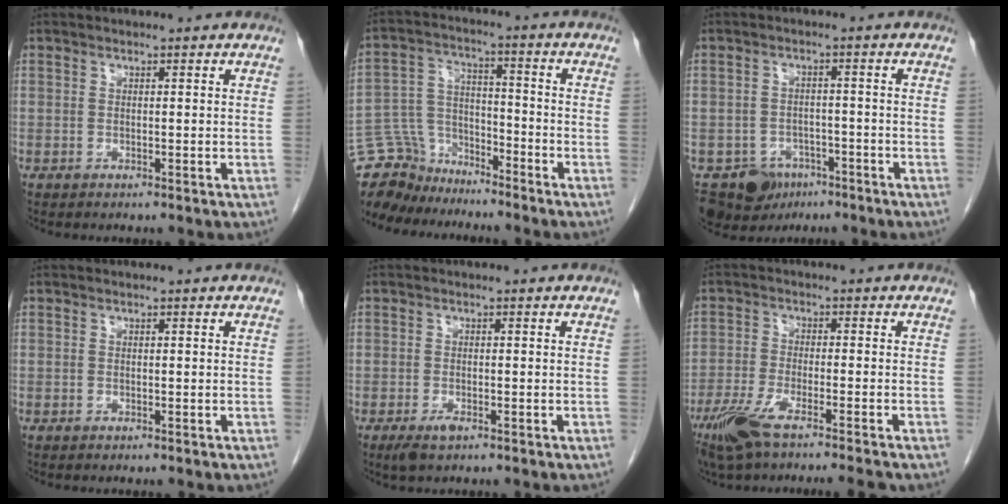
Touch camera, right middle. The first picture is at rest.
{"total": 11.0, "force": [-10.1, 4.2, 0.6], "torque": [-0.022, 0.030, -0.188]}
{"total": 7.6, "force": [-5.0, 5.4, 1.7], "torque": [-0.029, 0.005, -0.072]}
{"total": 0.0}
{"total": 2.1, "force": [-1.2, 0.7, 1.6], "torque": [-0.033, -0.003, -0.020]}
{"total": 9.4, "force": [-7.2, 0.1, 6.0], "torque": [-0.108, -0.020, -0.125]}